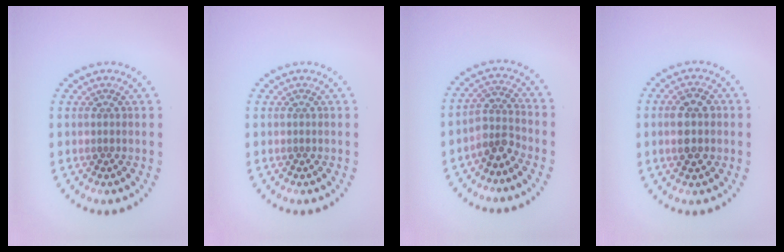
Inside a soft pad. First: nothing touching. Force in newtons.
{"total": 0.0}
{"total": 2.6, "press": 2.0, "slide": 1.8}
{"total": 3.6, "press": 3.6, "slide": 0.3}